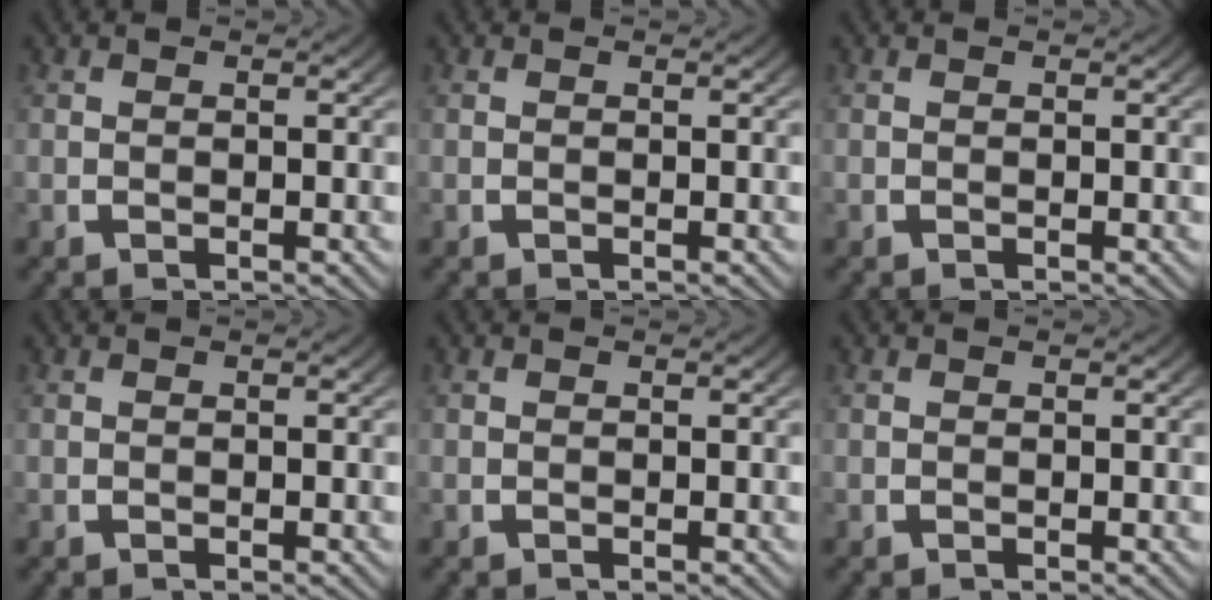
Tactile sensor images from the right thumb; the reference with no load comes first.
{"total": 0.0}
{"total": 0.0}
{"total": 0.0}
{"total": 0.0}
{"total": 0.0}